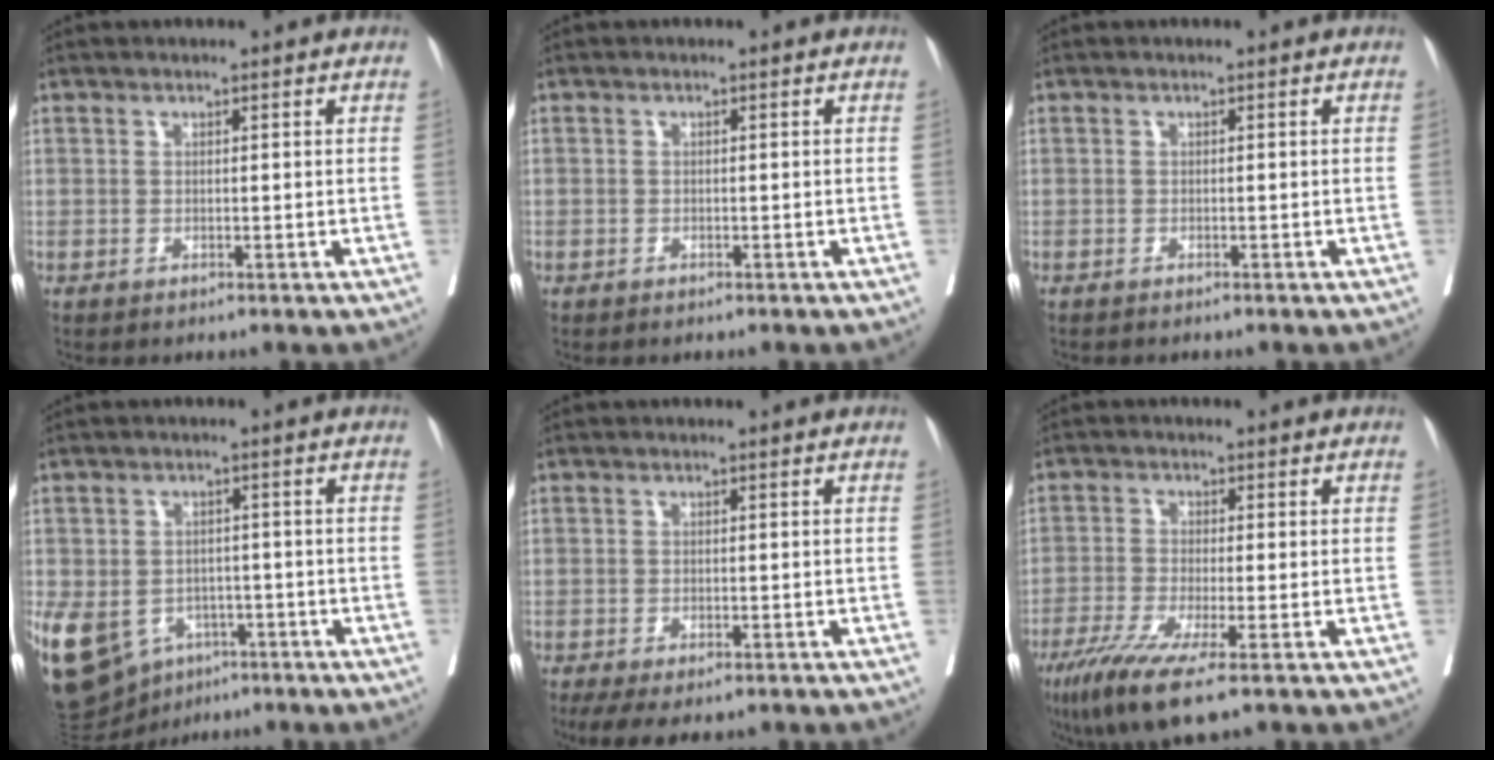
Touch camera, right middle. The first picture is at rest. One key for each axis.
{"total": 0.8, "fx": -0.3, "fy": 0.7, "fz": 0.0, "tx": 0.000, "ty": 0.008, "tz": -0.008}
{"total": 0.9, "fx": -0.8, "fy": 0.2, "fz": 0.3, "tx": -0.005, "ty": -0.001, "tz": -0.013}
{"total": 20.9, "fx": -8.7, "fy": 16.1, "fz": 10.2, "tx": -0.301, "ty": -0.013, "tz": -0.121}
{"total": 5.4, "fx": -3.6, "fy": 2.4, "fz": 3.2, "tx": -0.049, "ty": -0.010, "tz": -0.057}
{"total": 8.3, "fx": -5.0, "fy": 0.5, "fz": 6.7, "tx": -0.121, "ty": -0.023, "tz": -0.087}